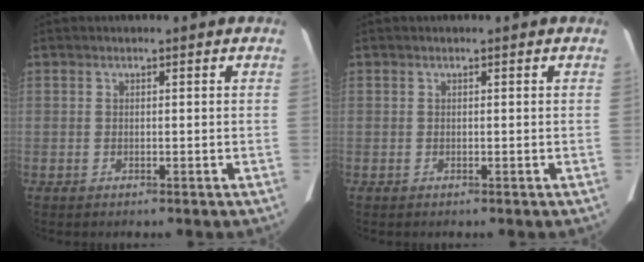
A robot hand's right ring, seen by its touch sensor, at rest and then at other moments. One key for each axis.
{"total": 0.0}